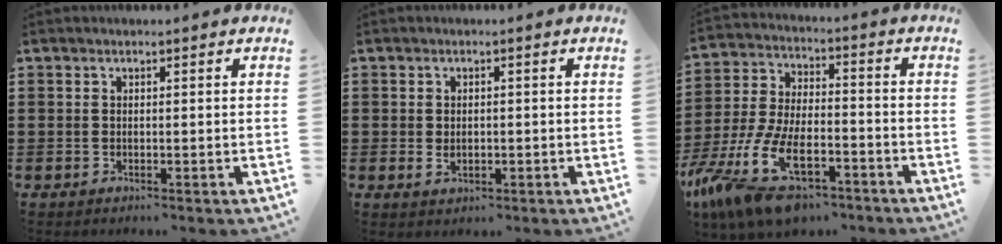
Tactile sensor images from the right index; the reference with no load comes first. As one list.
[{"total": 1.3, "force": [-0.1, 0.8, 1.0], "torque": [-0.021, 0.004, -0.001]}, {"total": 14.1, "force": [-8.8, 5.7, 9.4], "torque": [-0.210, 0.021, -0.161]}]